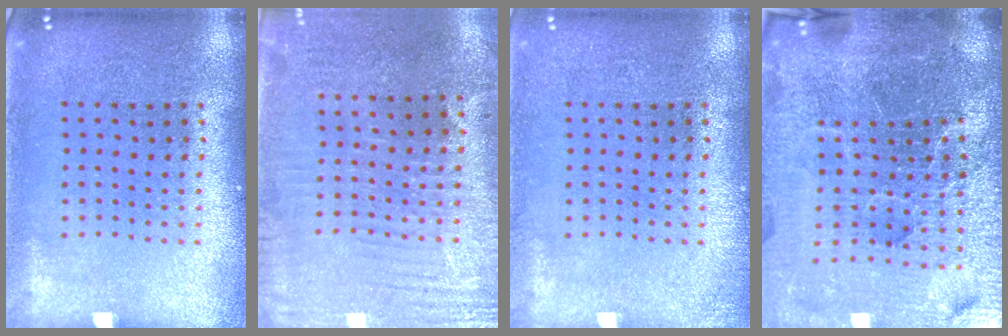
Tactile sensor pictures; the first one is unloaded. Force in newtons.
{"total": 3.1, "press": 2.7, "slide": 1.5}
{"total": 1.0, "press": 1.0, "slide": 0.3}
{"total": 7.1, "press": 6.2, "slide": 3.4}